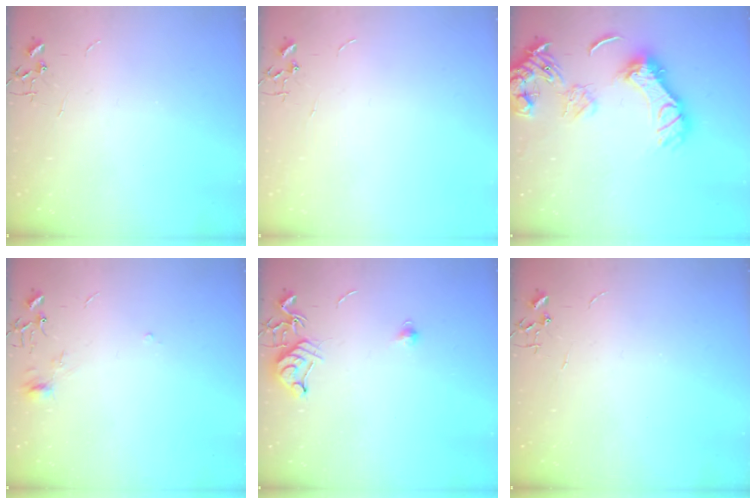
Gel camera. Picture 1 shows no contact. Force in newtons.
{"total": 0.0}
{"total": 17.1, "press": 17.0, "slide": 2.4}
{"total": 4.8, "press": 4.8, "slide": 0.5}
{"total": 7.8, "press": 7.7, "slide": 0.8}
{"total": 0.0}